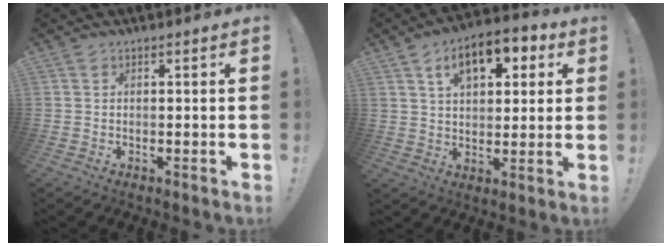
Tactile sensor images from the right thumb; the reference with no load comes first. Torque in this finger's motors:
{"motor_torque": [0.45, 0.47, 0.08, 0.10, 0.08]}